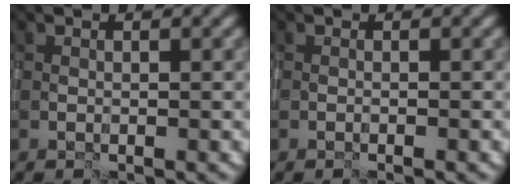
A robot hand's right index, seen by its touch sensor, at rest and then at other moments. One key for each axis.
{"total": 0.7, "fx": -0.3, "fy": 0.2, "fz": 0.6, "tx": -0.008, "ty": 0.001, "tz": -0.010}